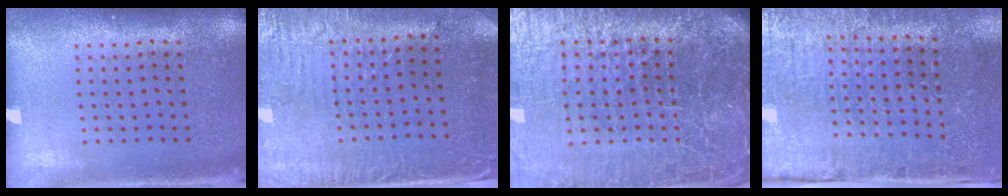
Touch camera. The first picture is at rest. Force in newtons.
{"total": 3.1, "press": 2.5, "slide": 1.8}
{"total": 7.6, "press": 6.5, "slide": 3.9}
{"total": 3.9, "press": 3.9, "slide": 0.4}